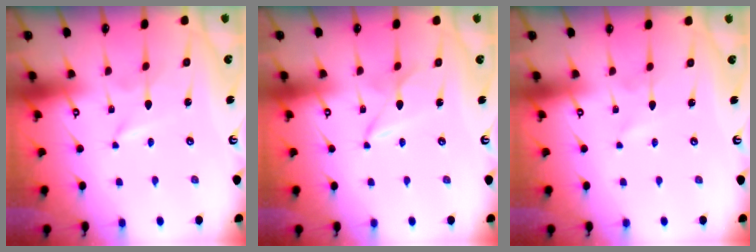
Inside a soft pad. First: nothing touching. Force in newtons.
{"total": 2.5, "press": 2.5, "slide": 0.3}
{"total": 1.0, "press": 1.0, "slide": 0.1}